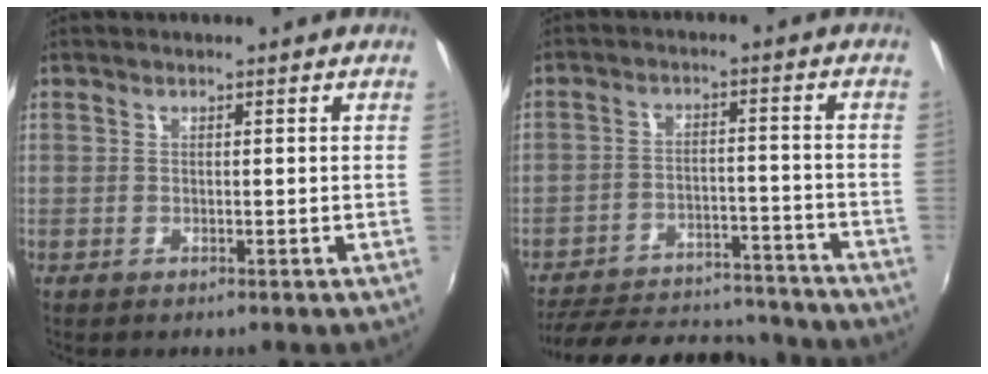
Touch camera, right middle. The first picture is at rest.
{"total": 21.9, "force": [-19.2, 7.4, 7.5], "torque": [-0.159, 0.021, -0.246]}